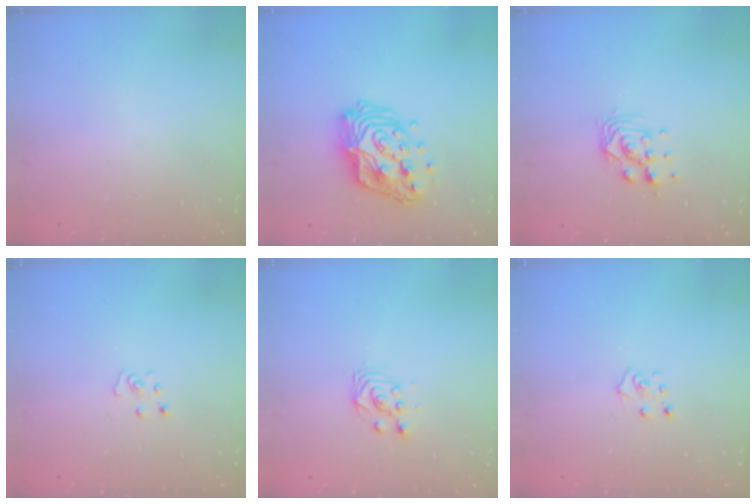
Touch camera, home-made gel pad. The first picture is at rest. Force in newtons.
{"total": 15.9, "press": 15.9, "slide": 1.0}
{"total": 7.9, "press": 7.8, "slide": 0.6}
{"total": 3.1, "press": 3.1, "slide": 0.2}
{"total": 2.8, "press": 2.8, "slide": 0.3}
{"total": 5.1, "press": 5.1, "slide": 0.4}